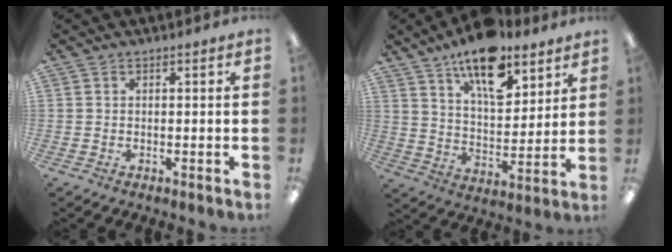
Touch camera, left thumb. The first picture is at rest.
{"total": 15.9, "force": [11.1, 7.0, 9.0], "torque": [-0.138, -0.057, 0.192]}